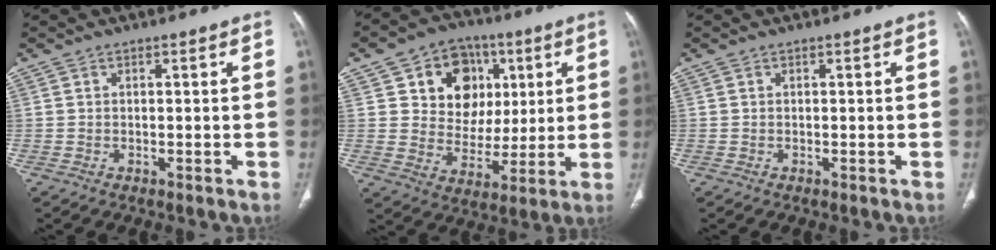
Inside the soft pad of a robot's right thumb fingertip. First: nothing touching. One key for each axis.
{"total": 15.2, "fx": 5.2, "fy": 12.5, "fz": 6.9, "tx": -0.057, "ty": -0.007, "tz": 0.091}
{"total": 0.0}